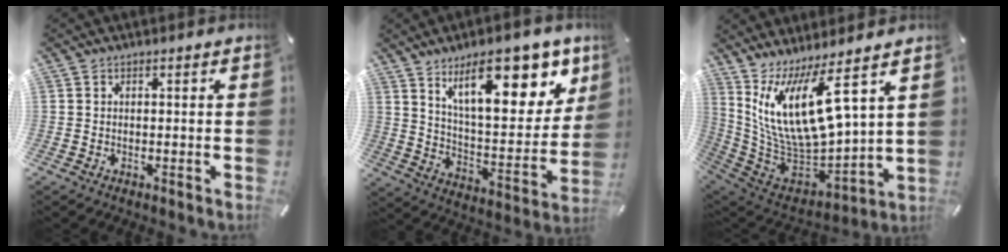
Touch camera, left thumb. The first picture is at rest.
{"total": 22.1, "force": [13.1, 9.3, 15.2], "torque": [-0.221, -0.069, 0.214]}
{"total": 19.4, "force": [8.3, 7.5, 15.9], "torque": [-0.335, -0.072, 0.141]}